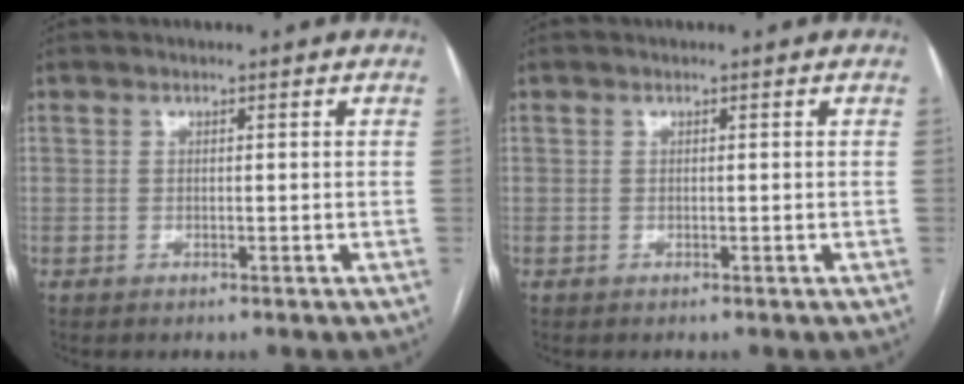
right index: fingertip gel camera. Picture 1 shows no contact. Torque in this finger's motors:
{"motor_torque": [0.01, 0.00, 0.00, 0.00]}